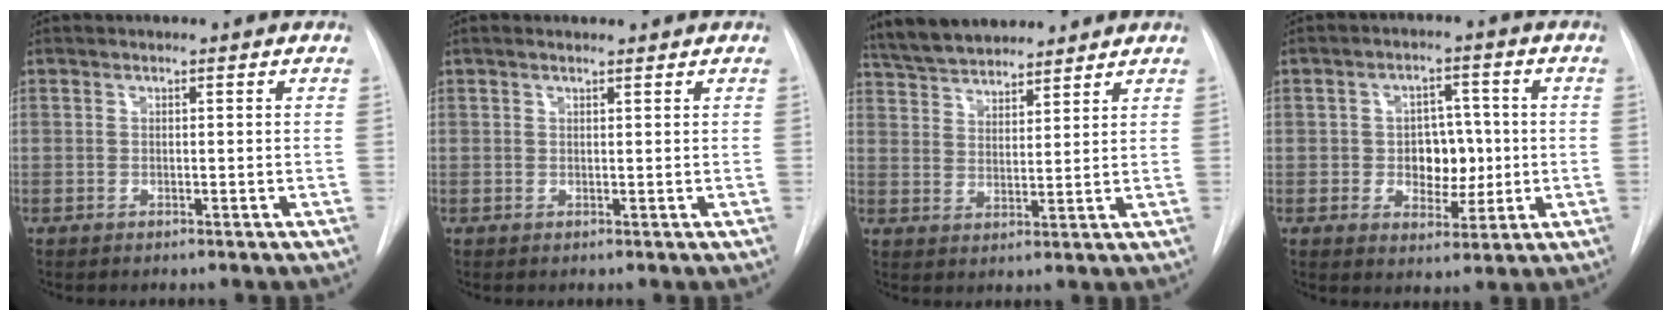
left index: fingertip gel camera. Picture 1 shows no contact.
{"total": 1.4, "force": [1.3, 0.3, 0.5], "torque": [-0.014, 0.014, 0.022]}
{"total": 11.2, "force": [10.3, 2.9, 3.5], "torque": [-0.058, 0.024, 0.176]}
{"total": 6.7, "force": [-0.3, 4.7, 4.7], "torque": [-0.066, 0.013, 0.003]}